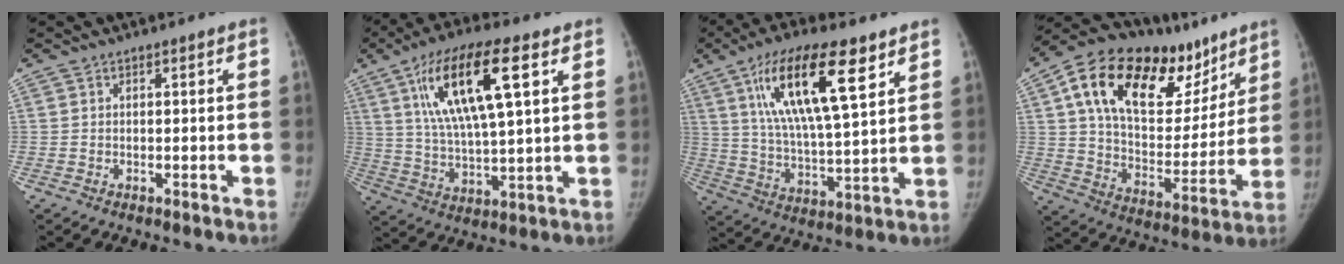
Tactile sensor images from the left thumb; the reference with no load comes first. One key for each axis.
{"total": 18.1, "fx": 7.0, "fy": 5.2, "fz": 15.9, "tx": -0.291, "ty": -0.008, "tz": 0.124}
{"total": 19.3, "fx": 9.2, "fy": 5.7, "fz": 16.0, "tx": -0.270, "ty": -0.029, "tz": 0.163}
{"total": 29.1, "fx": 15.1, "fy": 15.6, "fz": 19.4, "tx": -0.266, "ty": -0.003, "tz": 0.253}